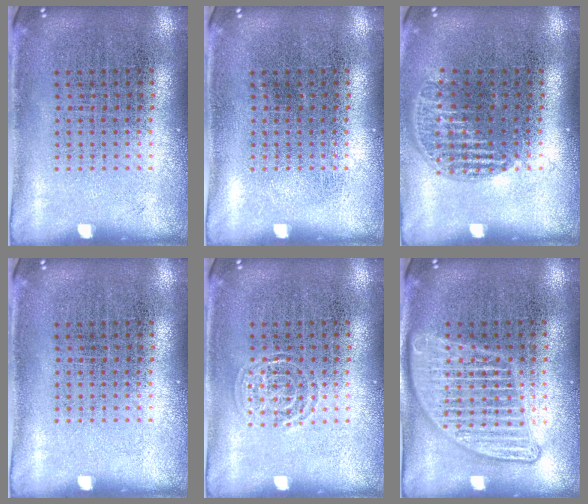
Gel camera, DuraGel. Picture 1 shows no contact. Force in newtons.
{"total": 0.0}
{"total": 1.2, "press": 1.0, "slide": 0.5}
{"total": 0.0}
{"total": 1.3, "press": 1.3, "slide": 0.2}
{"total": 2.9, "press": 2.9, "slide": 0.3}